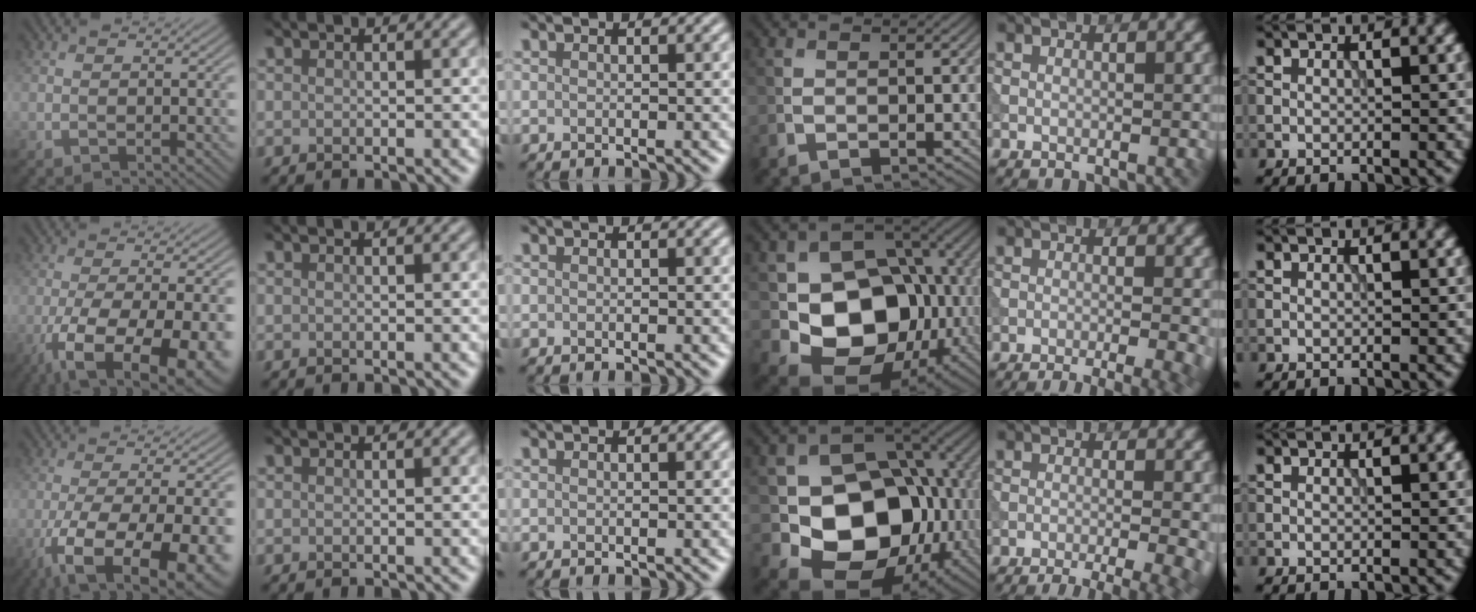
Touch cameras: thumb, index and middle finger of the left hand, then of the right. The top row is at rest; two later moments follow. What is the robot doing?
{"motion": "extract", "object": "tissue"}